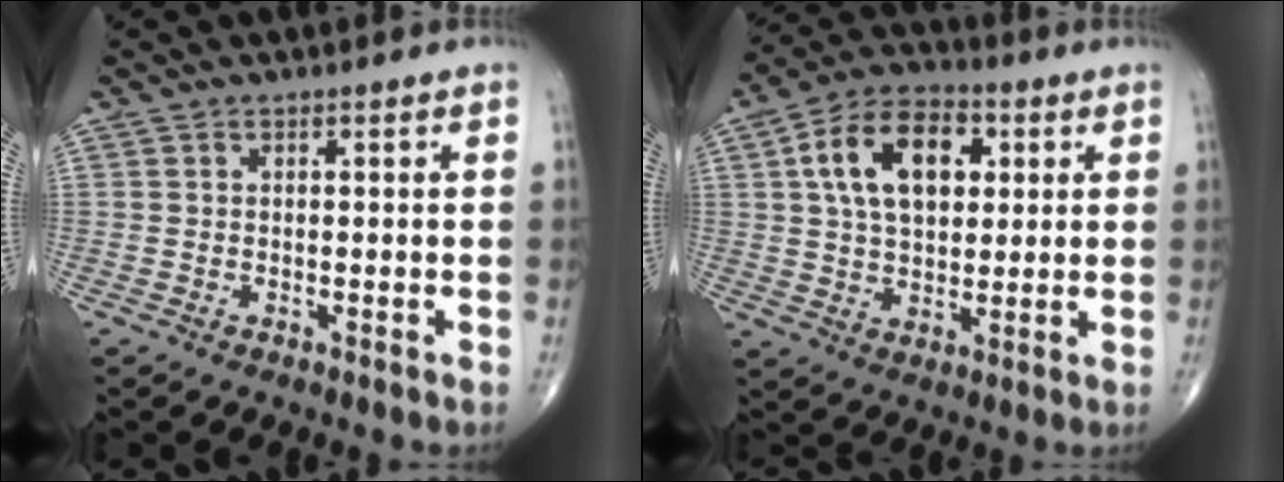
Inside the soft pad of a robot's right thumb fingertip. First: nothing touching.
{"total": 15.1, "force": [3.9, 9.2, 11.3], "torque": [-0.173, 0.009, 0.063]}